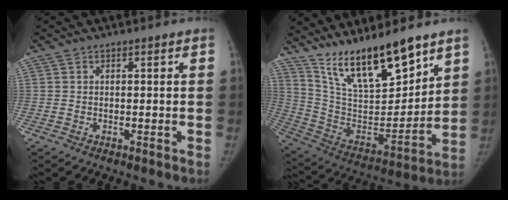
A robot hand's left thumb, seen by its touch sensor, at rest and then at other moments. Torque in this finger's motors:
{"motor_torque": [0.34, 0.29, 1.42, -1.35, 0.08]}